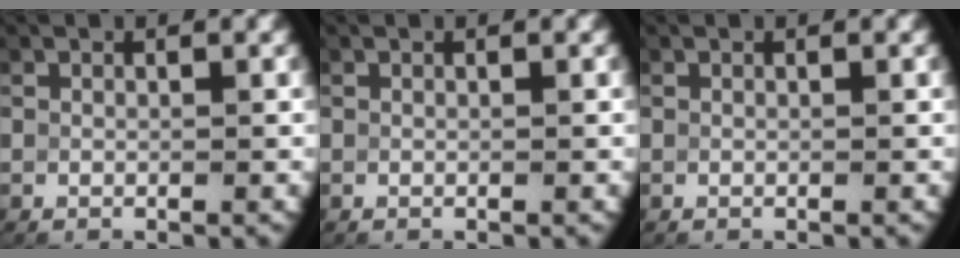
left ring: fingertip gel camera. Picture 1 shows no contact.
{"total": 0.0}
{"total": 0.0}